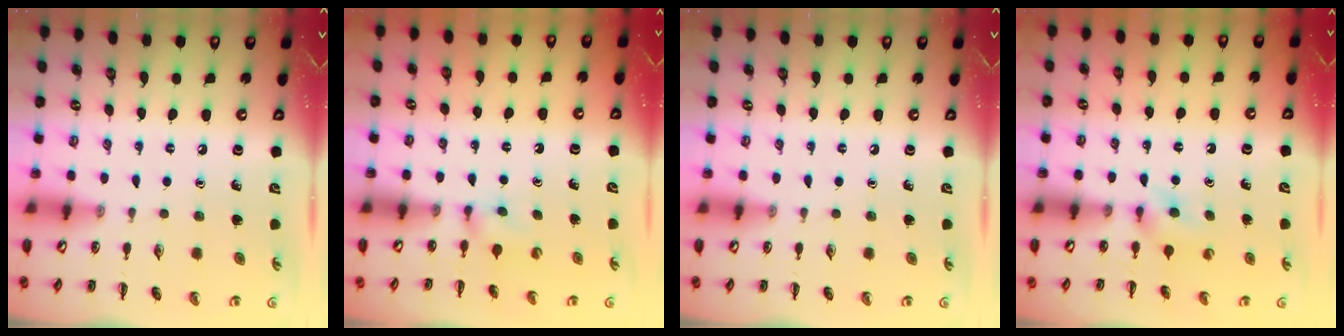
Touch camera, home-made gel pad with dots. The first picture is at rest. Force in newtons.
{"total": 2.7, "press": 2.4, "slide": 1.2}
{"total": 0.0}
{"total": 5.0, "press": 4.7, "slide": 1.5}